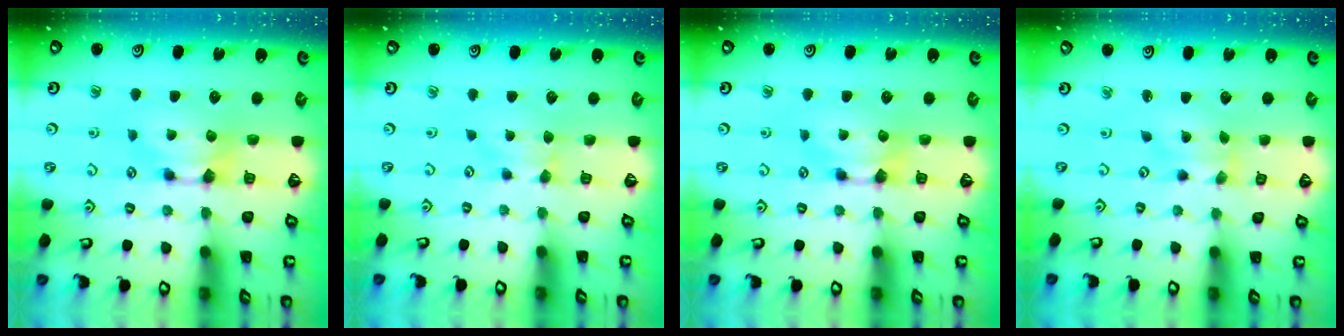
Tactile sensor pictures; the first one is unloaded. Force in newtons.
{"total": 2.4, "press": 2.3, "slide": 0.5}
{"total": 0.0}
{"total": 1.3, "press": 0.7, "slide": 1.1}